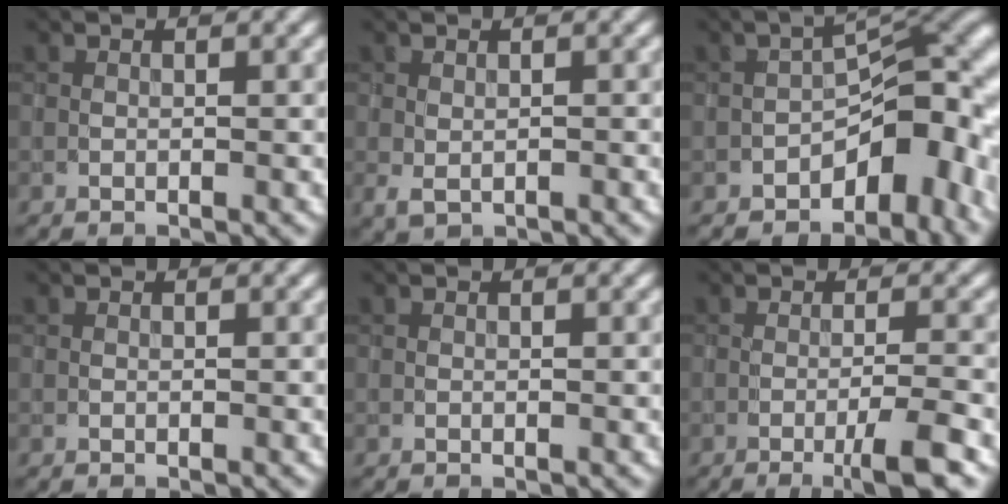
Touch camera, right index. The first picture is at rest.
{"total": 1.3, "force": [-0.4, 0.9, 1.0], "torque": [-0.022, -0.009, -0.001]}
{"total": 9.6, "force": [-4.4, 5.0, 6.9], "torque": [-0.064, 0.017, -0.083]}
{"total": 0.0}
{"total": 0.0}
{"total": 4.1, "force": [-1.9, 0.5, 3.6], "torque": [-0.052, 0.001, -0.038]}